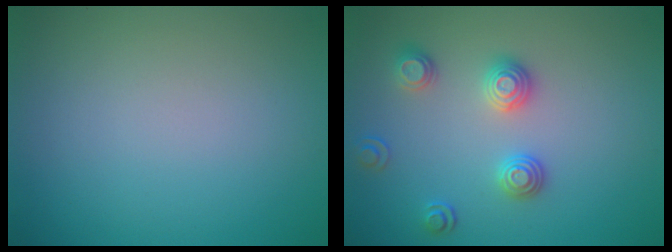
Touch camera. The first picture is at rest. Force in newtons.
{"total": 2.7, "press": 2.6, "slide": 0.9}